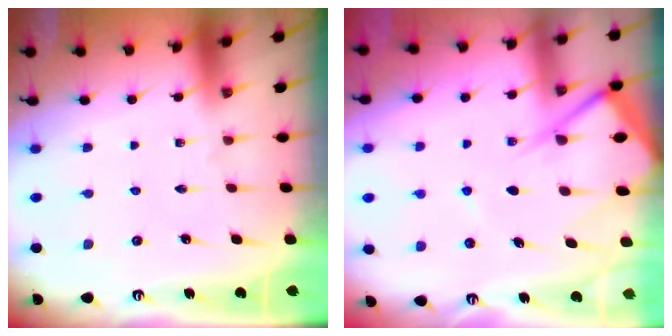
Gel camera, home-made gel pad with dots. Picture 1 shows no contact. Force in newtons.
{"total": 10.9, "press": 10.8, "slide": 1.3}